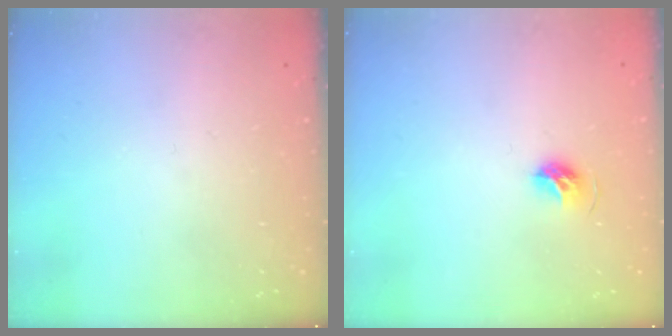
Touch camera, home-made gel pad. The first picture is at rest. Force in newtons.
{"total": 6.2, "press": 6.1, "slide": 1.2}